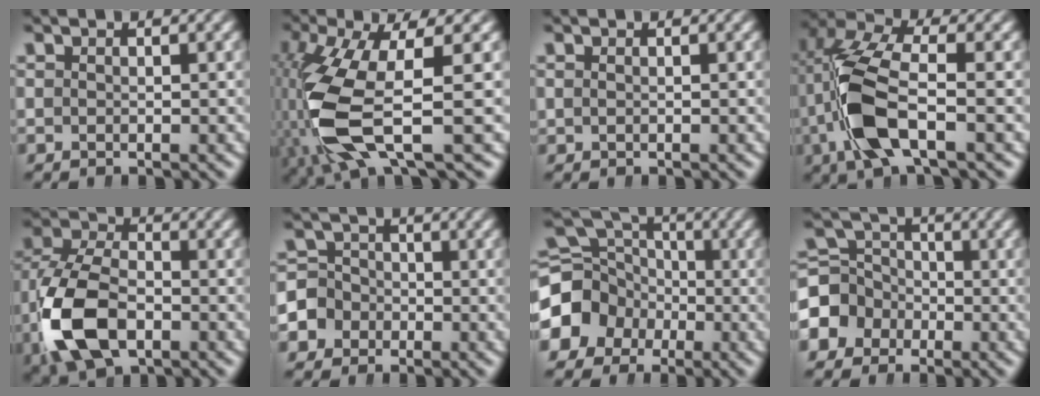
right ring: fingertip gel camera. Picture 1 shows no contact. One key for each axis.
{"total": 9.4, "fx": -1.4, "fy": 4.3, "fz": 8.3, "tx": -0.213, "ty": -0.037, "tz": 0.007}
{"total": 0.6, "fx": 0.1, "fy": -0.6, "fz": -0.1, "tx": 0.007, "ty": -0.002, "tz": 0.006}
{"total": 7.5, "fx": 0.3, "fy": 3.7, "fz": 6.5, "tx": -0.153, "ty": -0.009, "tz": 0.007}
{"total": 9.6, "fx": -2.1, "fy": 6.6, "fz": 6.7, "tx": -0.159, "ty": -0.035, "tz": -0.013}
{"total": 7.7, "fx": -2.1, "fy": 7.2, "fz": 2.0, "tx": -0.042, "ty": -0.021, "tz": -0.040}
{"total": 11.6, "fx": -1.1, "fy": 10.5, "fz": 4.8, "tx": -0.102, "ty": -0.027, "tz": -0.026}
{"total": 7.7, "fx": -1.3, "fy": 7.1, "fz": 2.8, "tx": -0.060, "ty": -0.024, "tz": -0.024}